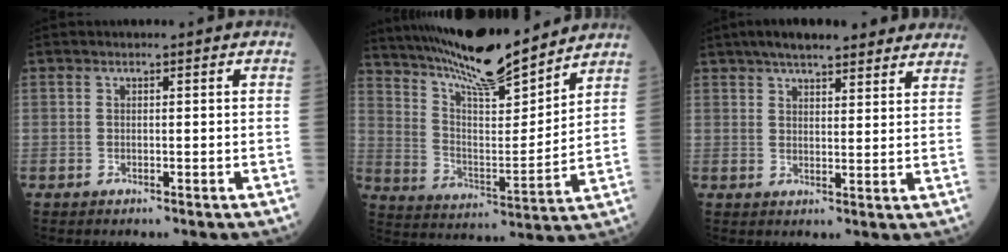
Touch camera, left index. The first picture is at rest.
{"total": 17.0, "force": [15.0, 1.6, 7.7], "torque": [-0.141, -0.004, 0.260]}
{"total": 13.6, "force": [11.3, 3.0, 6.9], "torque": [-0.086, 0.030, 0.148]}